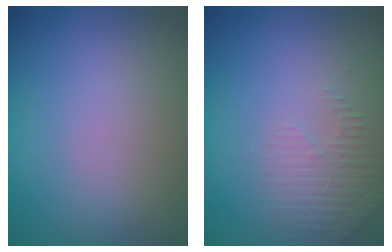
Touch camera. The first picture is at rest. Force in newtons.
{"total": 2.3, "press": 2.2, "slide": 0.6}